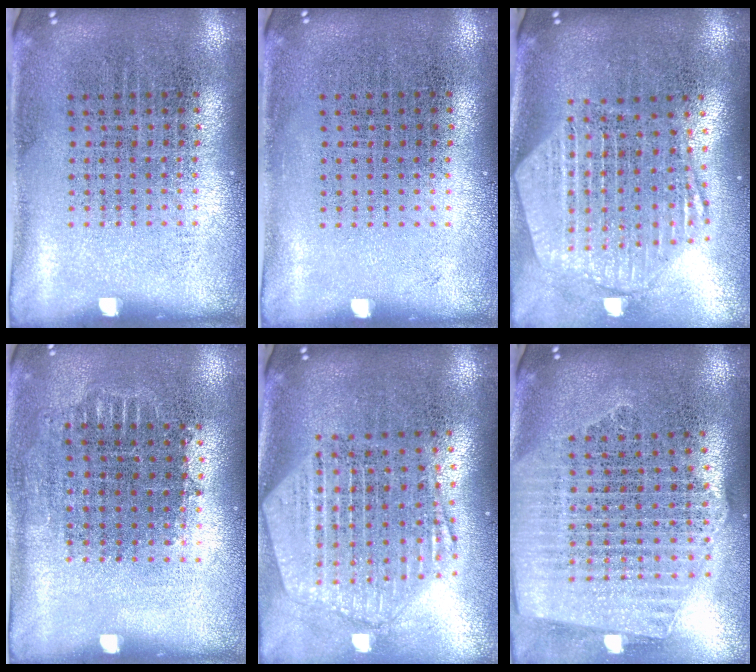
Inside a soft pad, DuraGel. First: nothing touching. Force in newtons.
{"total": 0.0}
{"total": 2.6, "press": 2.1, "slide": 1.5}
{"total": 0.7, "press": 0.7, "slide": 0.2}
{"total": 2.6, "press": 2.2, "slide": 1.3}
{"total": 2.4, "press": 2.2, "slide": 1.2}